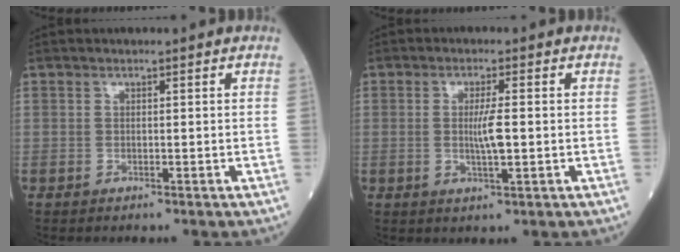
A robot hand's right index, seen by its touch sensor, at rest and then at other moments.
{"total": 4.7, "force": [-0.2, 0.9, 4.6], "torque": [-0.092, -0.003, -0.002]}